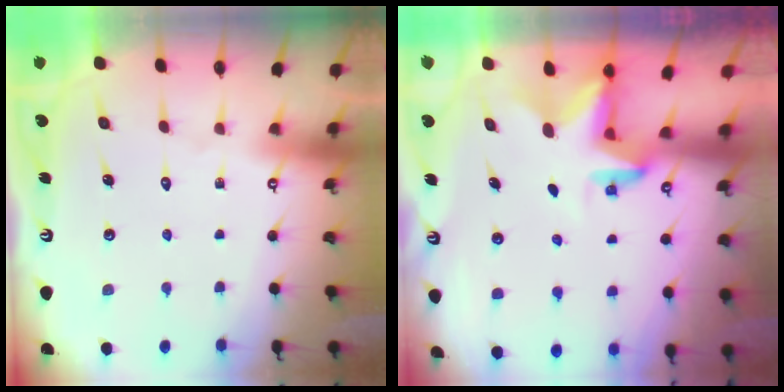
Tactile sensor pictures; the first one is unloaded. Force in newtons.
{"total": 2.8, "press": 2.8, "slide": 0.2}